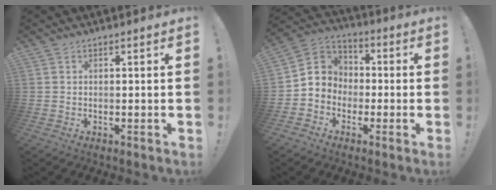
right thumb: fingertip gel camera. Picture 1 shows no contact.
{"total": 7.4, "force": [-2.1, 6.9, 1.3], "torque": [-0.021, 0.014, -0.030]}